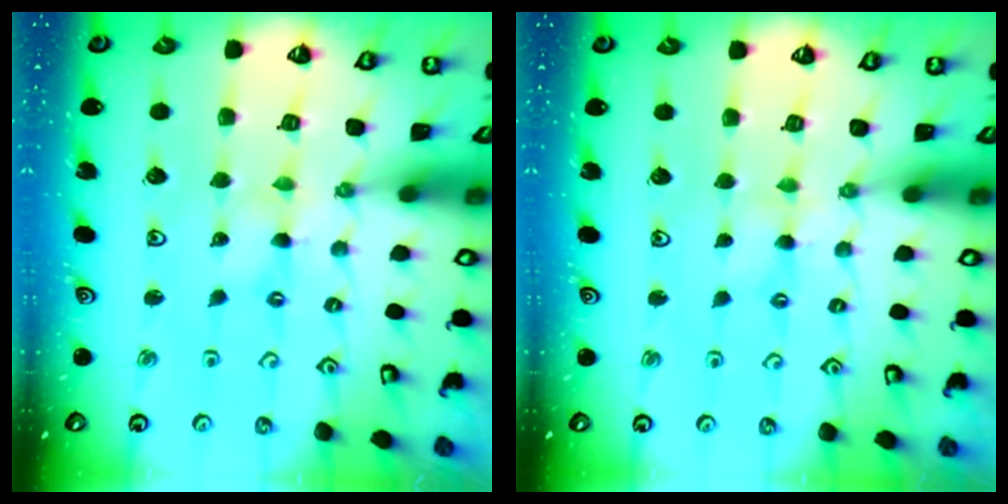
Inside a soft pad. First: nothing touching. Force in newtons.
{"total": 2.6, "press": 2.6, "slide": 0.4}